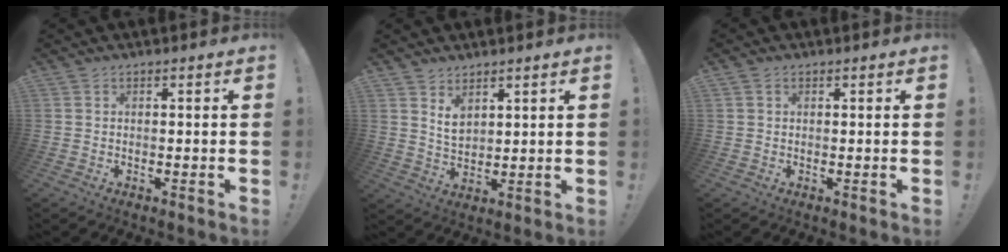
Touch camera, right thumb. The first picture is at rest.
{"total": 5.5, "force": [3.7, 3.4, 2.3], "torque": [-0.028, -0.027, 0.066]}
{"total": 1.0, "force": [0.5, 0.8, 0.3], "torque": [0.002, -0.002, 0.008]}